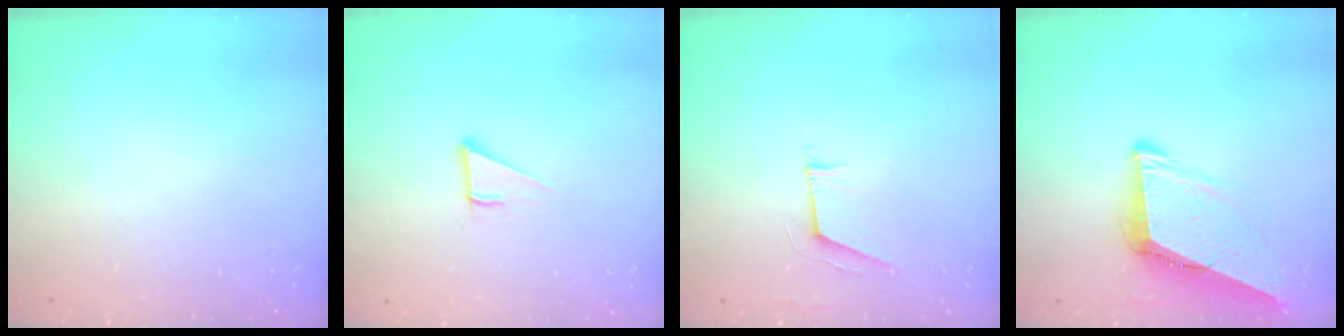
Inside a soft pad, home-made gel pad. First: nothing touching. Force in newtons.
{"total": 2.8, "press": 2.8, "slide": 0.0}
{"total": 5.1, "press": 5.0, "slide": 0.7}
{"total": 9.1, "press": 9.0, "slide": 1.3}